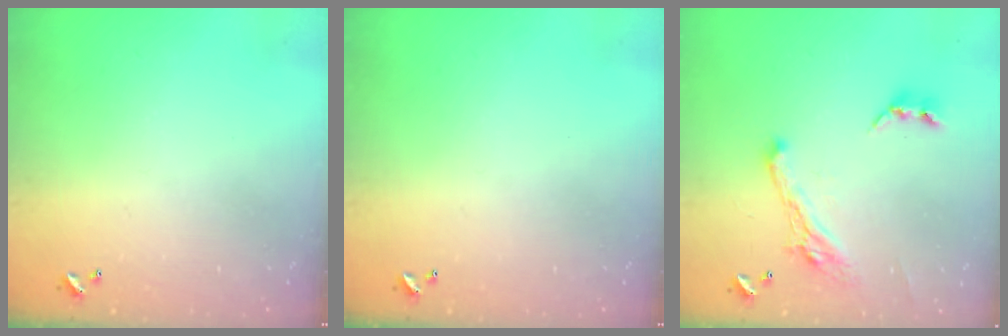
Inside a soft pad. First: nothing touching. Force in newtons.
{"total": 0.0}
{"total": 7.4, "press": 7.2, "slide": 1.3}